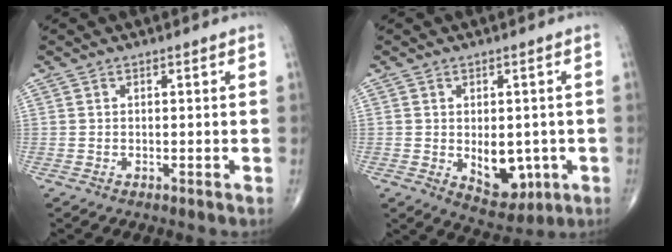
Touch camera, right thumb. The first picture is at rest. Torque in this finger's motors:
{"motor_torque": [1.78, 1.66, 0.68, -0.14, 0.04]}